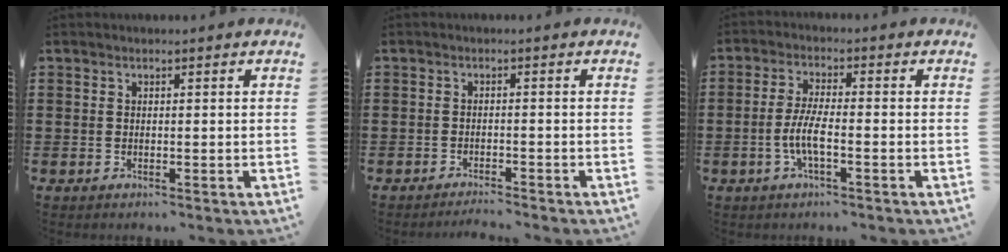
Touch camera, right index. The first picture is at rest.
{"total": 1.7, "force": [-1.6, -0.1, 0.1], "torque": [-0.005, 0.004, -0.034]}
{"total": 5.0, "force": [-1.8, 0.9, 4.6], "torque": [-0.106, -0.008, -0.041]}